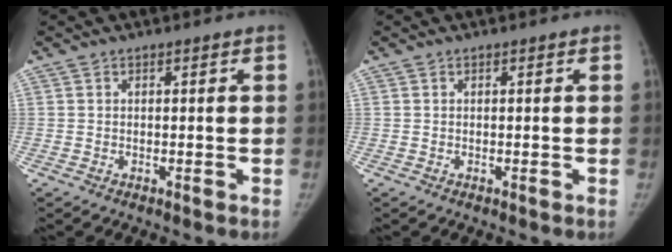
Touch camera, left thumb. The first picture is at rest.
{"total": 0.0}